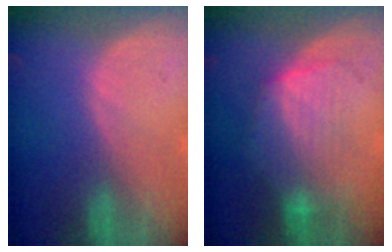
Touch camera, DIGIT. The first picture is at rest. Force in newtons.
{"total": 7.4, "press": 7.3, "slide": 1.3}